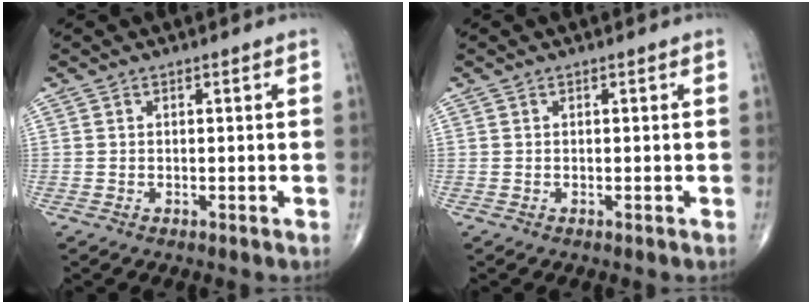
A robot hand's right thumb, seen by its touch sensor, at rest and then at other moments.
{"total": 0.0}